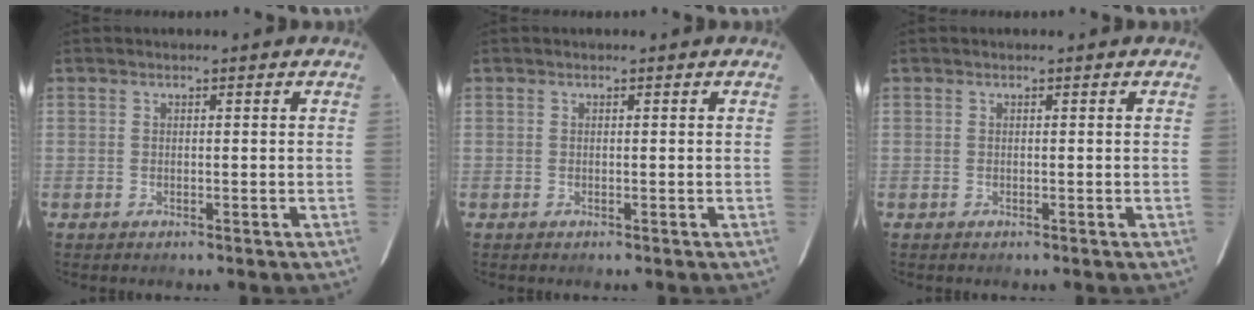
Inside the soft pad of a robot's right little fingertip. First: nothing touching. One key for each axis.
{"total": 0.0}
{"total": 0.0}